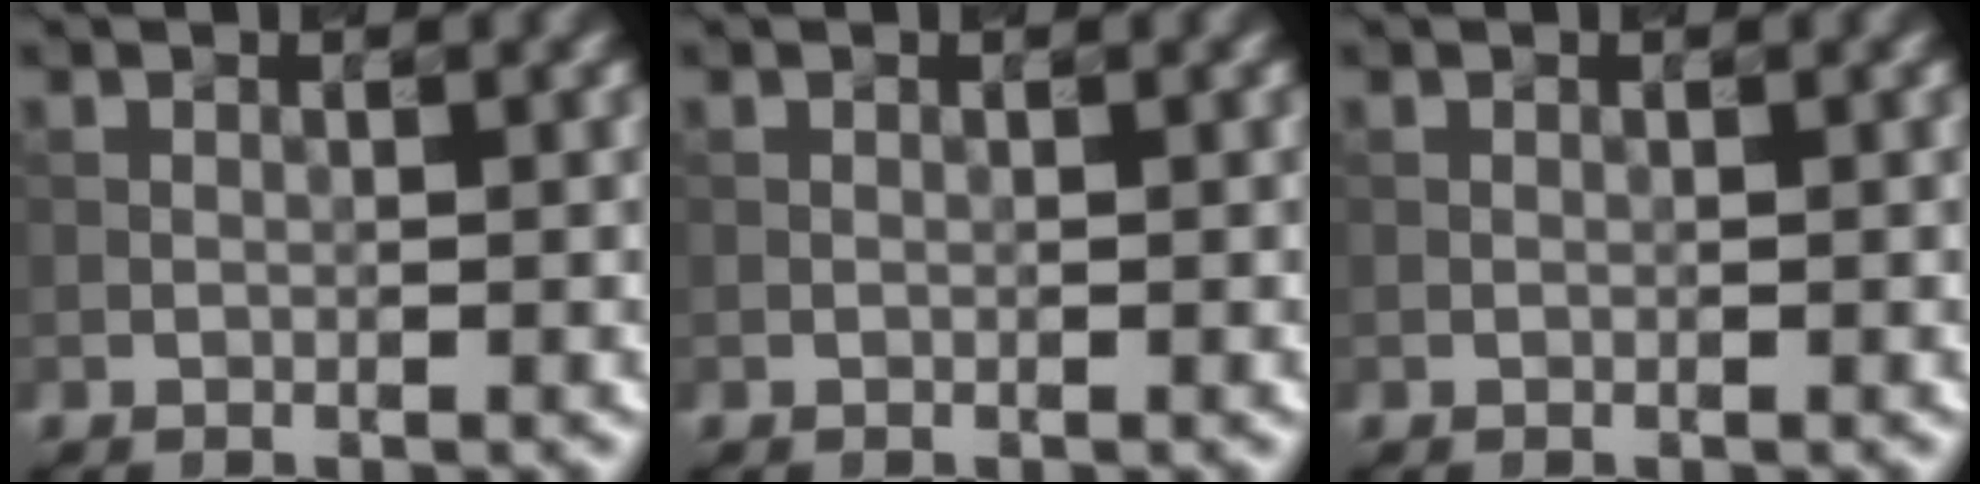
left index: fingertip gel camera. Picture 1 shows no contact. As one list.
[{"total": 0.0}, {"total": 0.0}]